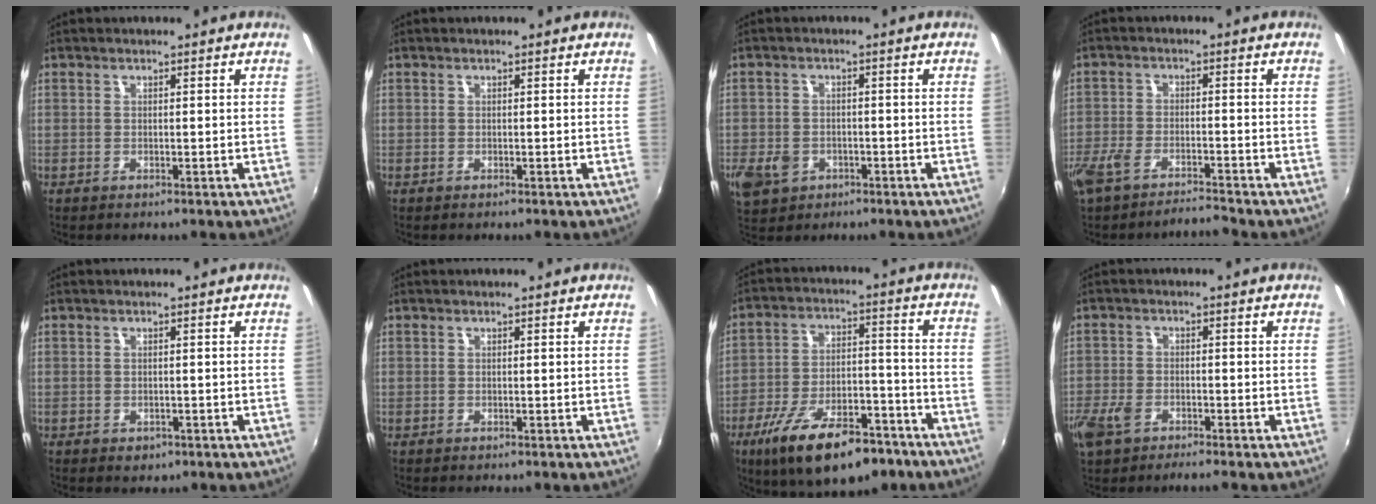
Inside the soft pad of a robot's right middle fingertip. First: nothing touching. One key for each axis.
{"total": 0.0}
{"total": 7.4, "fx": -3.2, "fy": 5.7, "fz": 3.5, "tx": -0.097, "ty": -0.008, "tz": -0.053}
{"total": 7.5, "fx": -6.6, "fy": 1.4, "fz": 3.3, "tx": -0.089, "ty": -0.022, "tz": -0.124}
{"total": 0.6, "fx": -0.2, "fy": 0.6, "fz": 0.2, "tx": 0.000, "ty": -0.004, "tz": -0.004}
{"total": 0.0}
{"total": 19.3, "fx": -12.7, "fy": 7.4, "fz": 12.6, "tx": -0.225, "ty": -0.020, "tz": -0.190}
{"total": 6.5, "fx": -4.3, "fy": 2.8, "fz": 4.0, "tx": -0.107, "ty": -0.016, "tz": -0.086}